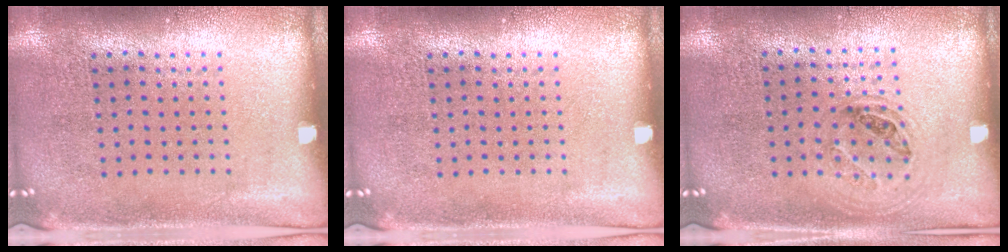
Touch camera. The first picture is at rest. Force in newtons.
{"total": 0.0}
{"total": 1.0, "press": 0.9, "slide": 0.3}